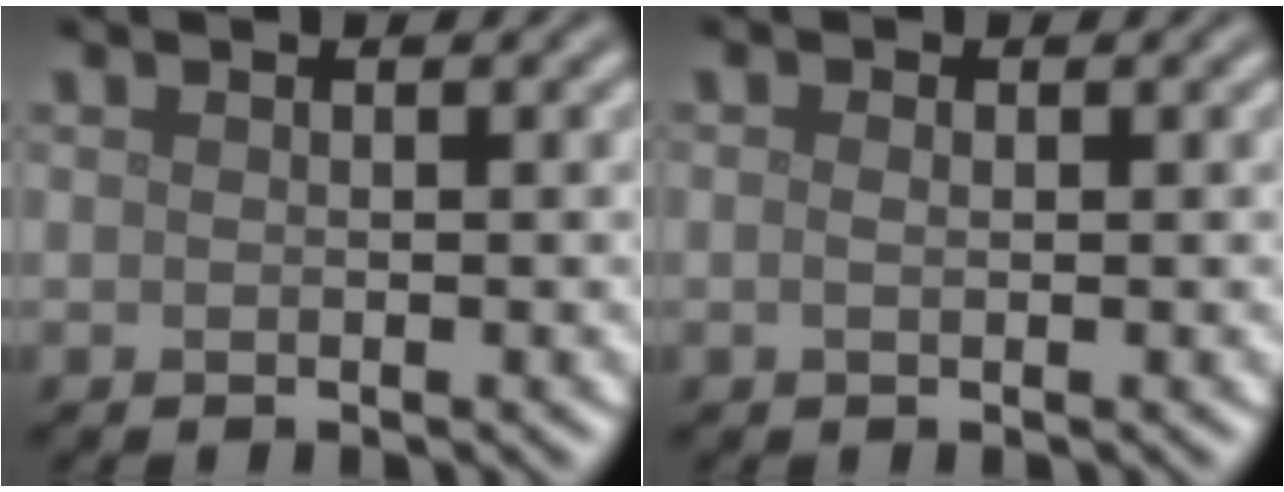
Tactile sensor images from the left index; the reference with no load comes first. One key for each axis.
{"total": 0.9, "fx": 0.1, "fy": 0.6, "fz": 0.6, "tx": -0.015, "ty": 0.000, "tz": -0.001}